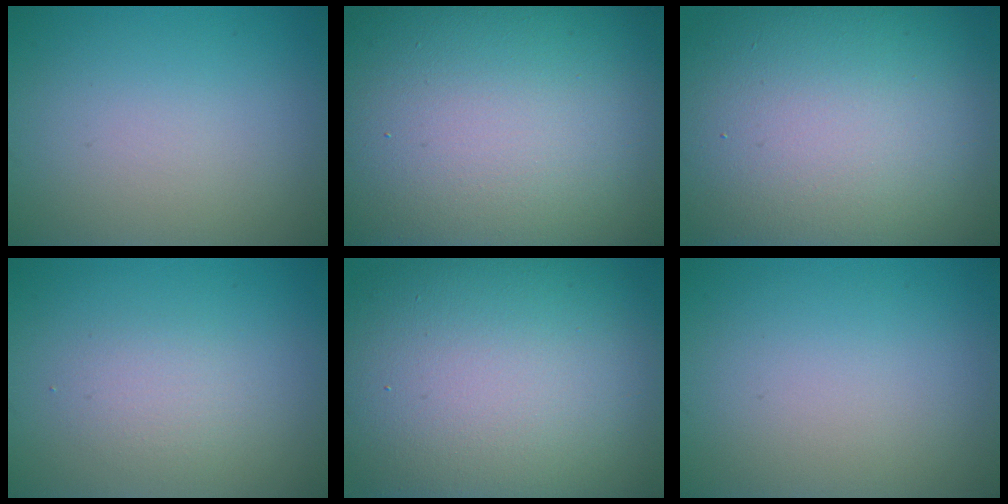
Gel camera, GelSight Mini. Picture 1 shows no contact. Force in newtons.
{"total": 24.9, "press": 24.8, "slide": 1.4}
{"total": 18.3, "press": 18.2, "slide": 0.8}
{"total": 1.7, "press": 1.7, "slide": 0.2}
{"total": 18.2, "press": 18.1, "slide": 0.8}
{"total": 0.0}